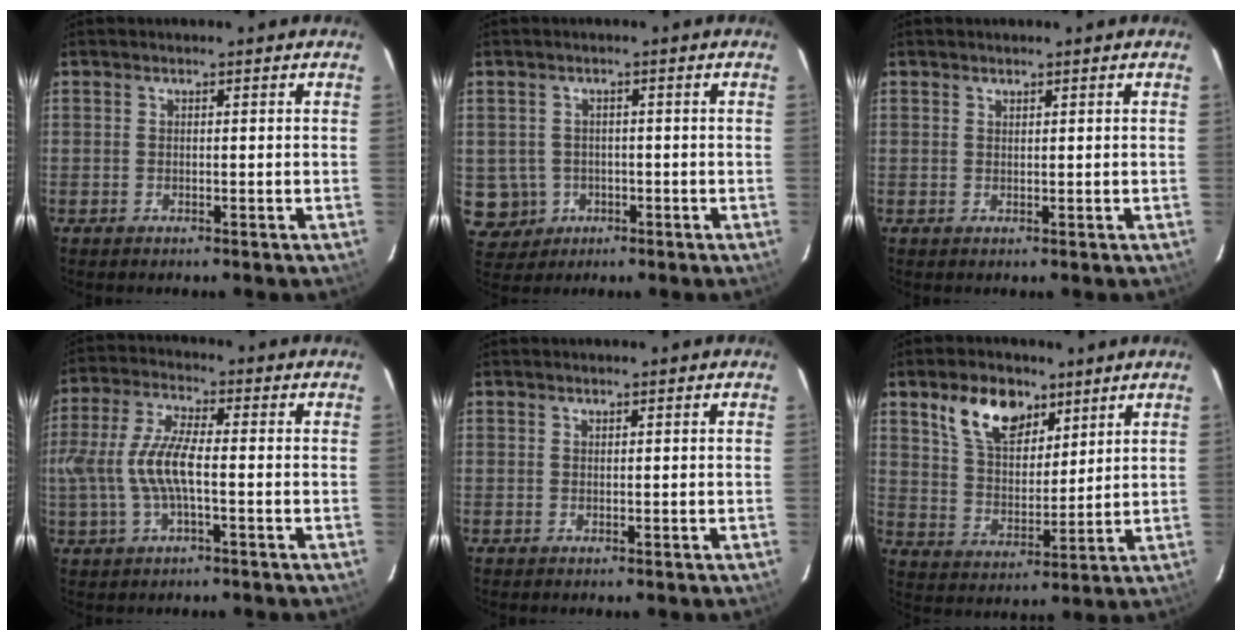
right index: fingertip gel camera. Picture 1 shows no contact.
{"total": 6.0, "force": [-1.2, 5.8, 0.9], "torque": [-0.032, 0.010, -0.004]}
{"total": 0.6, "force": [0.5, 0.2, 0.1], "torque": [-0.001, 0.002, 0.011]}
{"total": 9.8, "force": [-1.2, 2.9, 9.2], "torque": [-0.197, 0.003, -0.022]}
{"total": 0.0}
{"total": 11.7, "force": [6.9, 6.6, 6.7], "torque": [-0.120, 0.019, 0.133]}